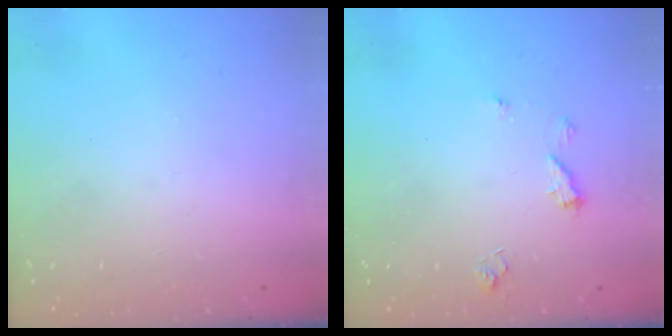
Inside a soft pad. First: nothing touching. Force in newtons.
{"total": 7.0, "press": 7.0, "slide": 0.7}